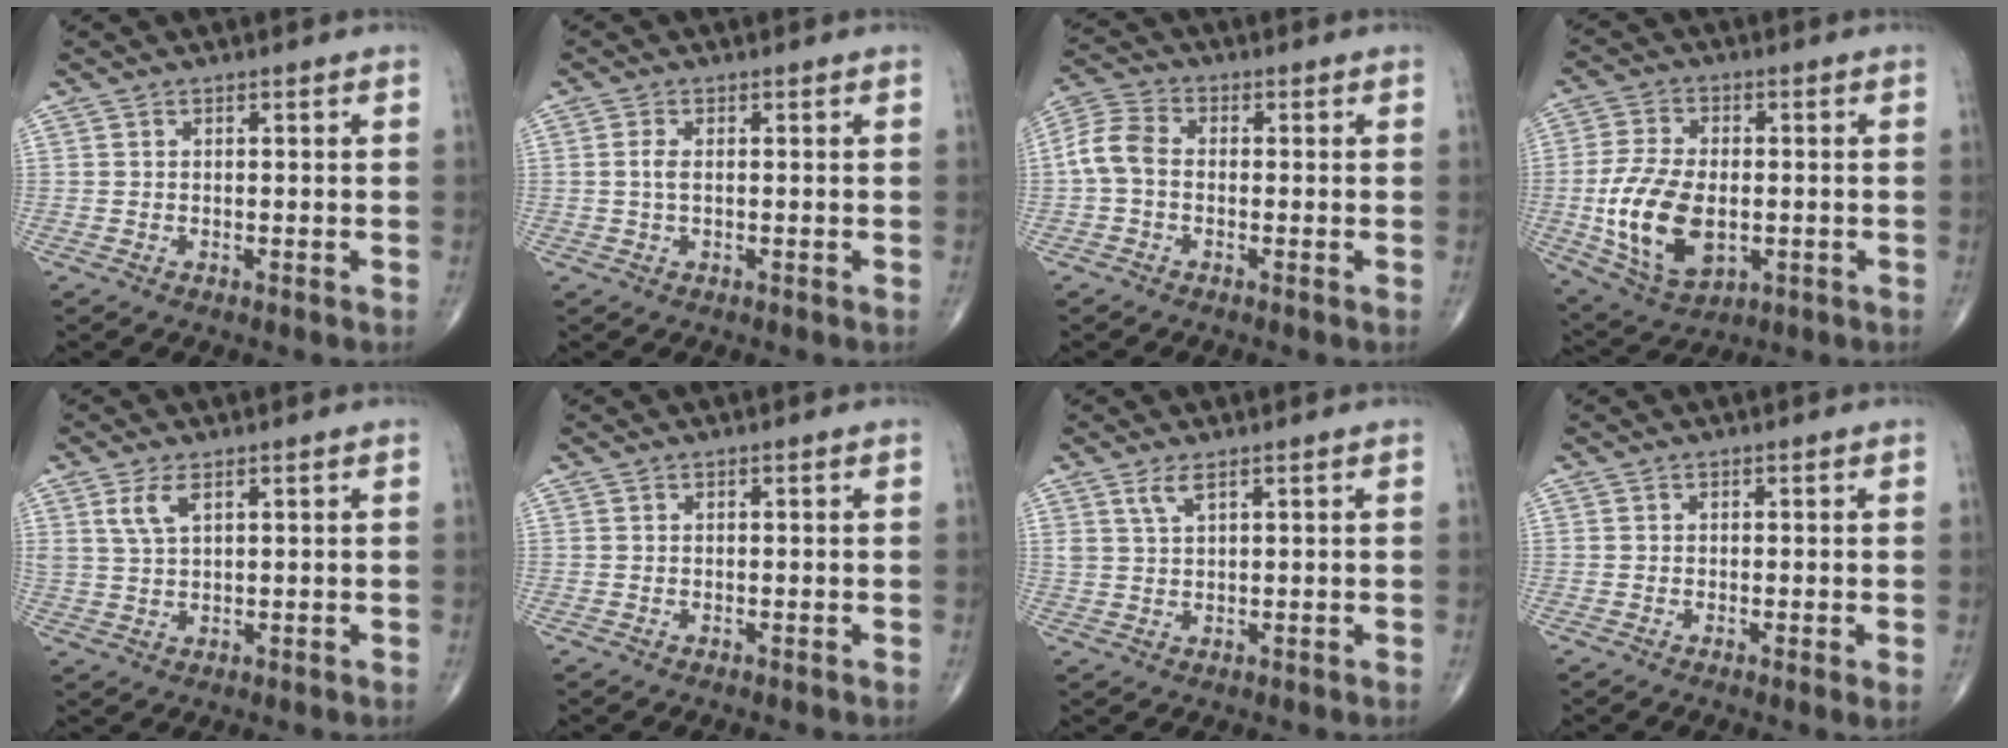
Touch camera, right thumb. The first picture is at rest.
{"total": 1.9, "force": [0.1, 0.8, 1.7], "torque": [-0.042, 0.003, 0.001]}
{"total": 6.4, "force": [-0.6, 4.3, 4.6], "torque": [-0.092, 0.017, -0.025]}
{"total": 15.0, "force": [-2.2, 8.7, 12.1], "torque": [-0.229, -0.005, -0.028]}
{"total": 4.2, "force": [2.0, 1.8, 3.2], "torque": [-0.067, -0.003, 0.047]}
{"total": 0.0}
{"total": 2.8, "force": [1.9, 0.7, 2.0], "torque": [-0.046, -0.008, 0.043]}
{"total": 1.4, "force": [-0.2, 0.1, 1.4], "torque": [-0.032, -0.006, -0.005]}